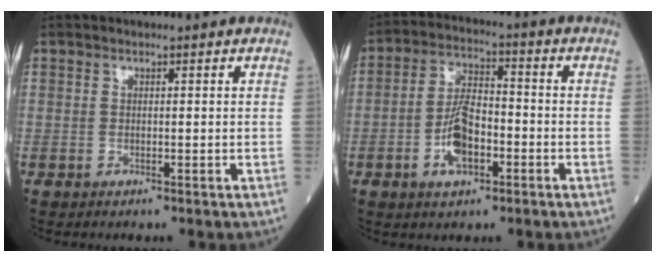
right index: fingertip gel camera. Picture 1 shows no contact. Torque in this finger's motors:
{"motor_torque": [1.39, -0.62, 0.72, 0.20]}